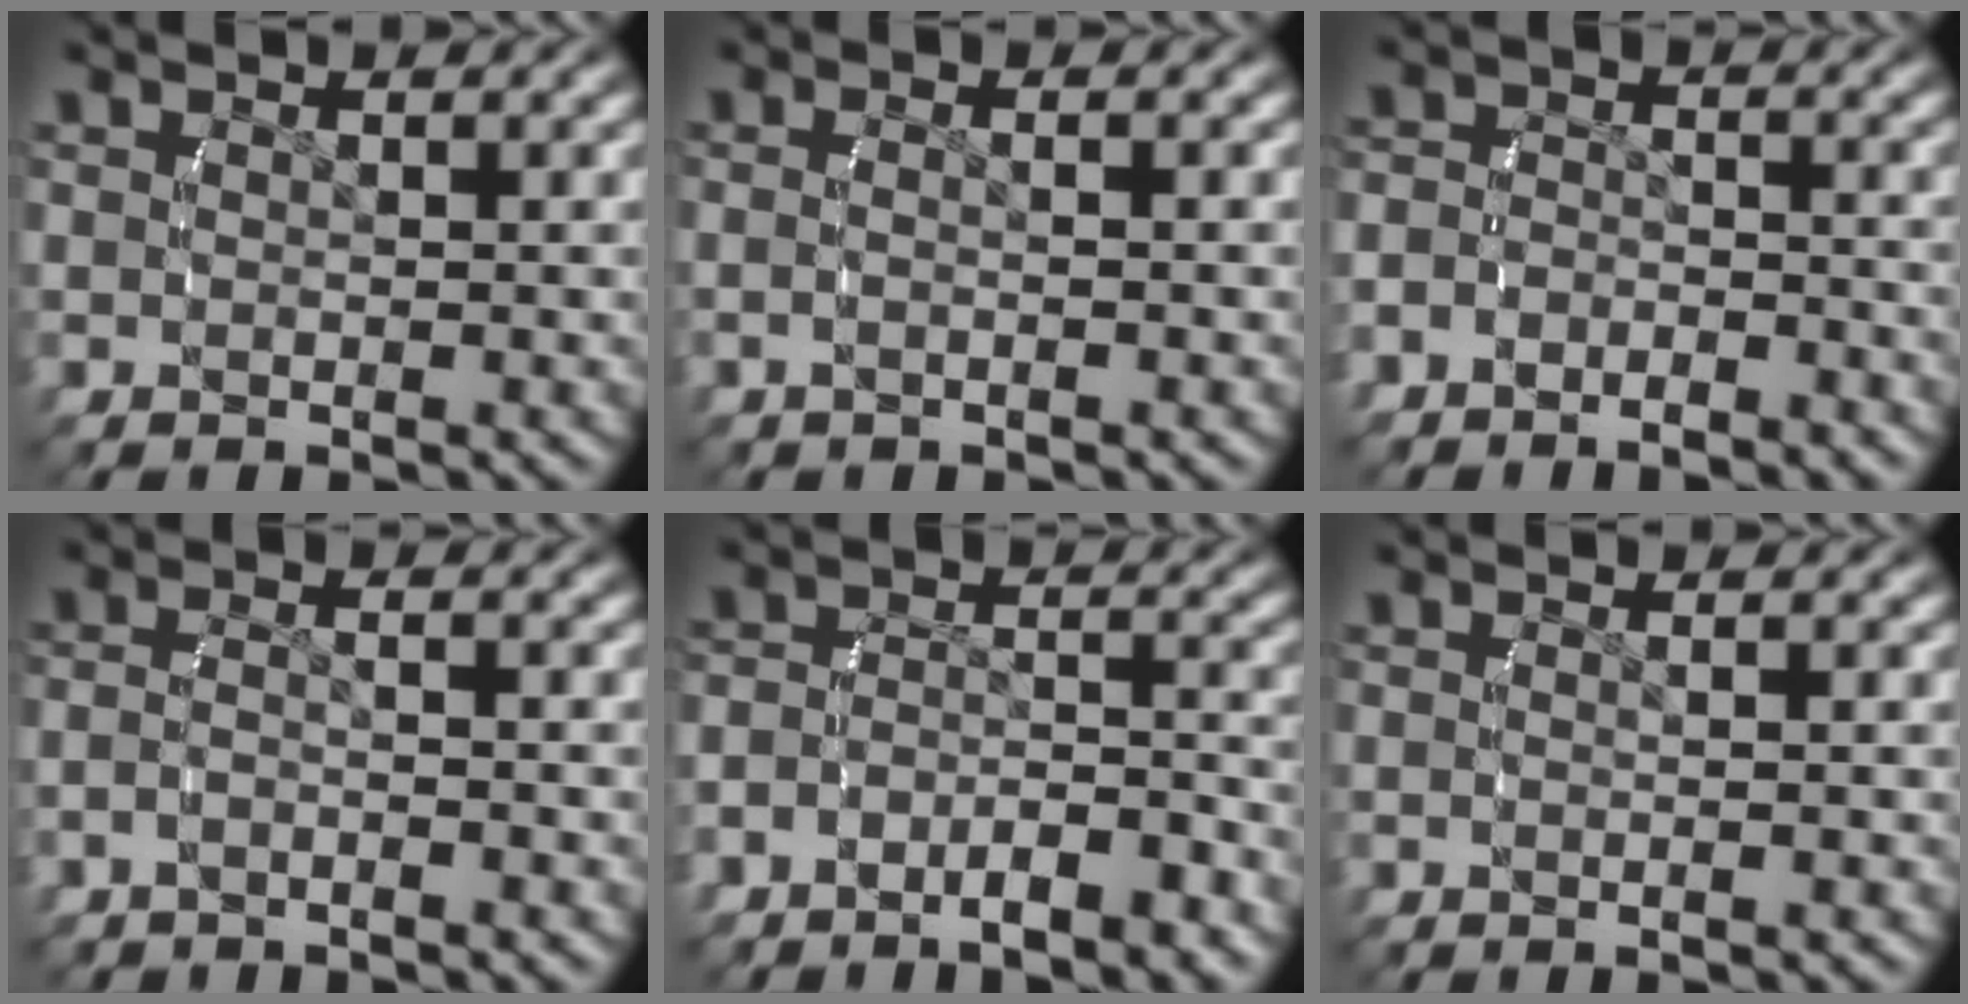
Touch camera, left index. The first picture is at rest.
{"total": 1.4, "force": [-0.6, 0.0, 1.3], "torque": [-0.030, 0.002, -0.011]}
{"total": 3.8, "force": [-3.1, 2.2, 0.8], "torque": [-0.022, -0.009, -0.051]}
{"total": 2.4, "force": [-1.7, 0.7, 1.4], "torque": [-0.037, -0.004, -0.029]}
{"total": 4.8, "force": [-4.0, 1.9, 1.8], "torque": [-0.028, -0.006, -0.068]}
{"total": 1.1, "force": [-0.7, -0.2, 0.8], "torque": [-0.018, 0.005, -0.014]}